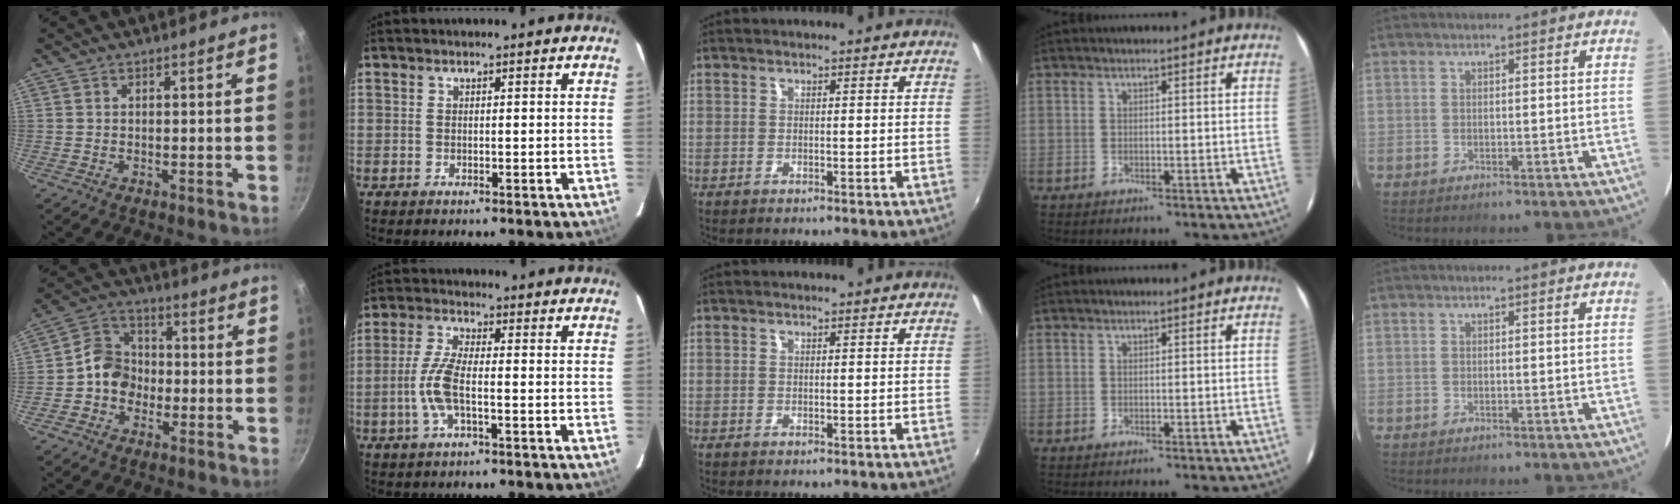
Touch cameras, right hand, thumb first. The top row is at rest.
{"thumb": {"total": 8.4, "force": [-1.7, 7.1, 4.1], "torque": [-0.037, 0.031, -0.047]}, "index": {"total": 6.7, "force": [-1.8, 1.6, 6.3], "torque": [-0.138, 0.001, -0.038]}}